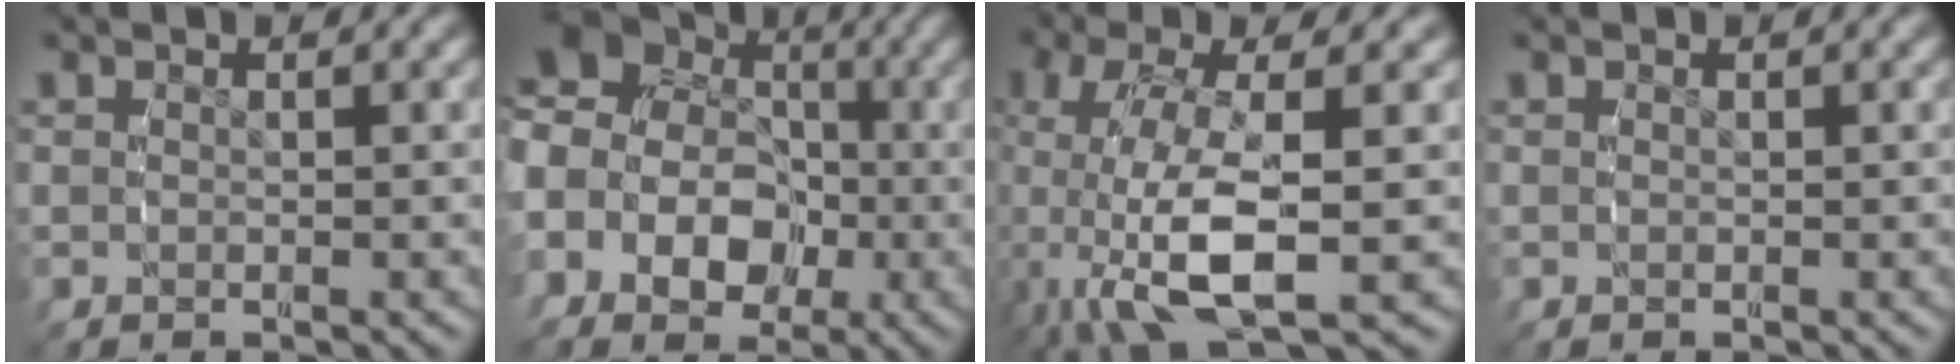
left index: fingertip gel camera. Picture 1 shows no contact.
{"total": 13.2, "force": [0.2, 11.3, 6.9], "torque": [-0.136, -0.018, -0.001]}
{"total": 8.7, "force": [-1.4, 4.5, 7.3], "torque": [-0.183, -0.045, 0.010]}
{"total": 0.0}